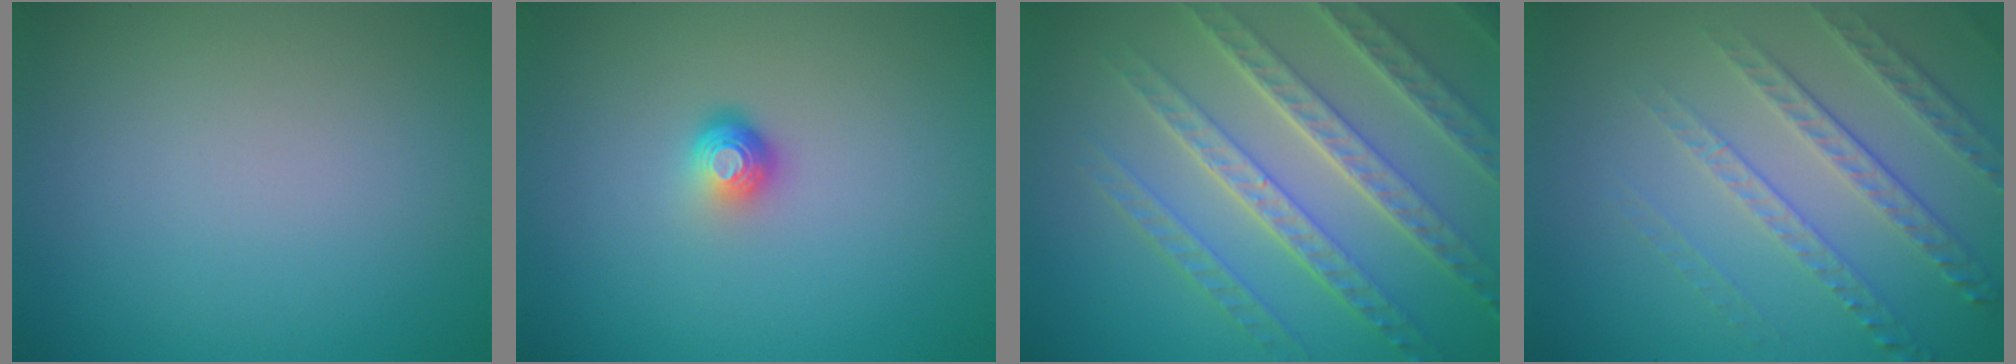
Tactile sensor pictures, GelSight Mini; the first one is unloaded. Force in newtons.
{"total": 1.8, "press": 1.2, "slide": 1.4}
{"total": 7.9, "press": 5.6, "slide": 5.6}
{"total": 4.5, "press": 3.4, "slide": 3.0}